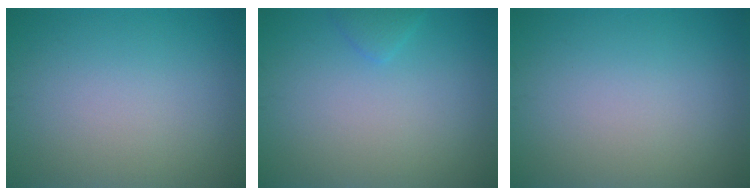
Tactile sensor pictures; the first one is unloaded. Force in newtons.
{"total": 1.0, "press": 1.0, "slide": 0.1}
{"total": 0.0}